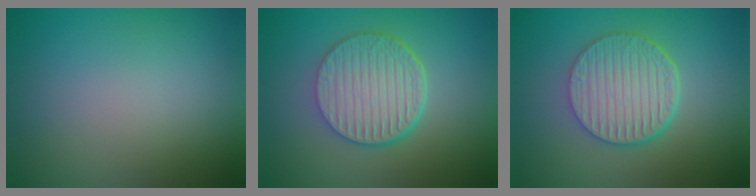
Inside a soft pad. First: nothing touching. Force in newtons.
{"total": 6.6, "press": 4.7, "slide": 4.6}
{"total": 6.4, "press": 4.5, "slide": 4.6}